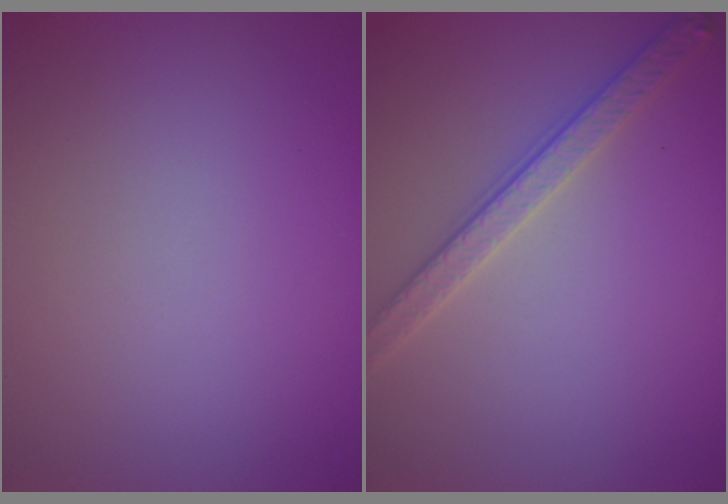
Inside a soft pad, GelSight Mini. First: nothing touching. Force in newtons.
{"total": 2.8, "press": 2.7, "slide": 0.7}